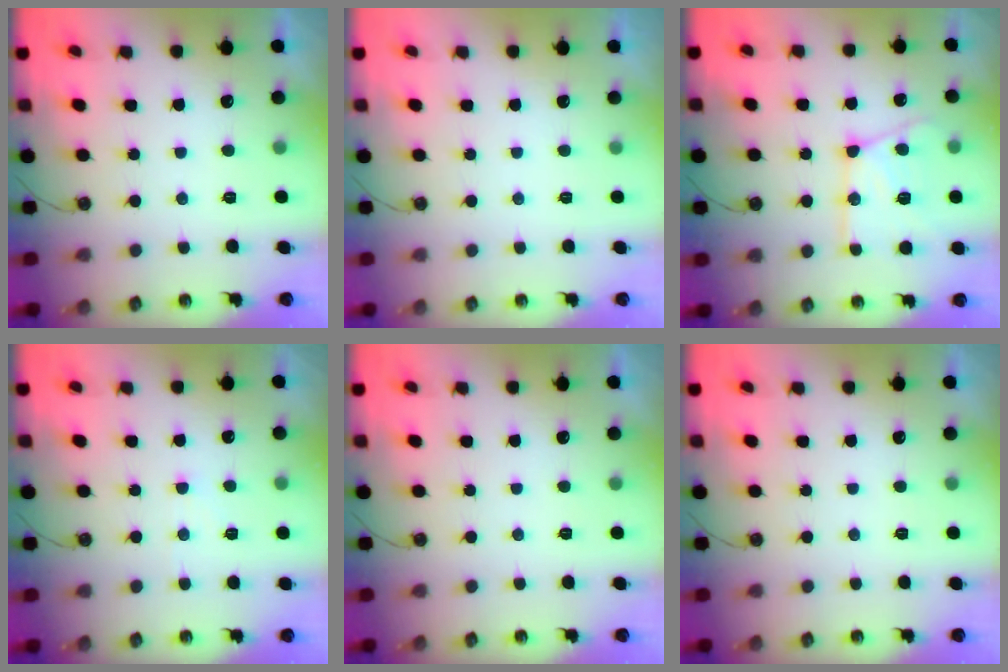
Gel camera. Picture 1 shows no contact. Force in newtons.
{"total": 0.0}
{"total": 17.5, "press": 17.3, "slide": 2.1}
{"total": 2.8, "press": 2.7, "slide": 0.4}
{"total": 0.0}
{"total": 0.0}